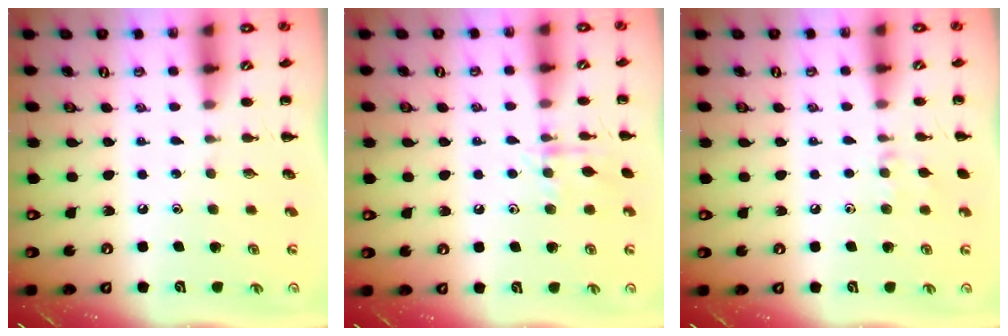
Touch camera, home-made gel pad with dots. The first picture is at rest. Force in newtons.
{"total": 8.1, "press": 7.9, "slide": 1.5}
{"total": 6.0, "press": 5.7, "slide": 2.0}